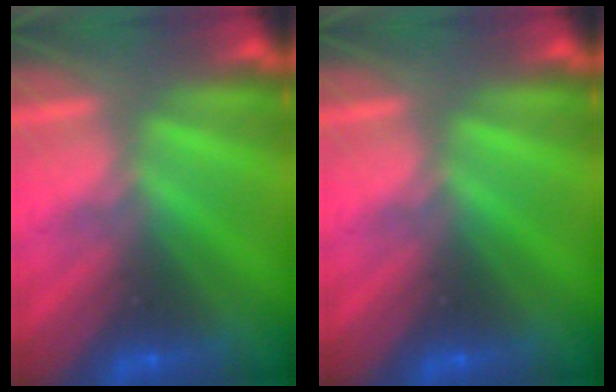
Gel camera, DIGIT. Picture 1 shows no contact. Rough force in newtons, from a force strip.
{"total": 0.0}